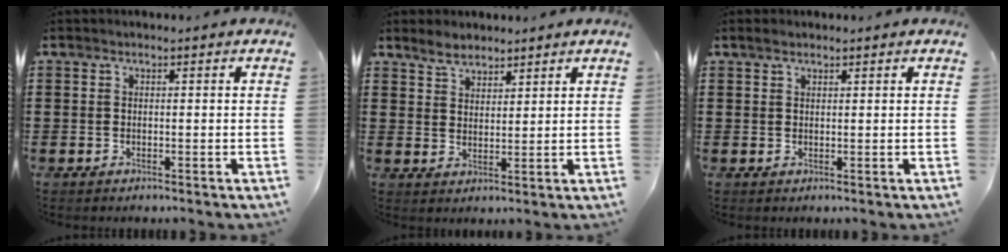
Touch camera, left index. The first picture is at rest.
{"total": 3.5, "force": [3.1, 1.6, 0.6], "torque": [-0.021, 0.003, 0.060]}
{"total": 1.1, "force": [1.0, 0.3, 0.3], "torque": [-0.008, 0.003, 0.018]}